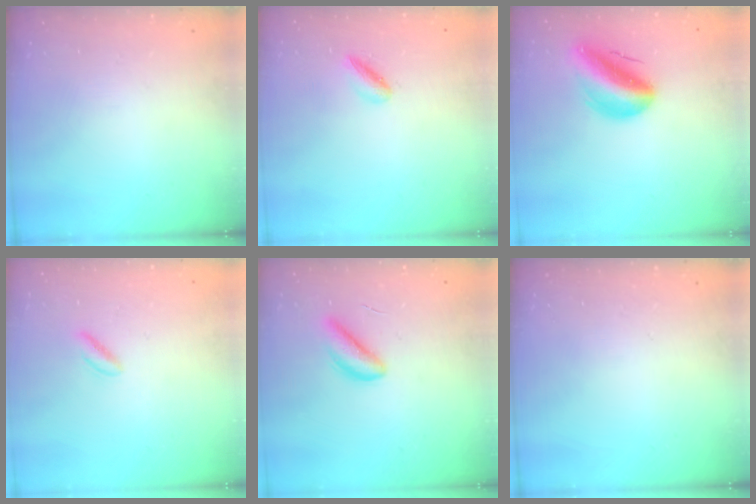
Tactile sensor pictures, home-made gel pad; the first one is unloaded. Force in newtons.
{"total": 3.2, "press": 3.1, "slide": 0.8}
{"total": 12.4, "press": 11.9, "slide": 3.5}
{"total": 1.6, "press": 1.2, "slide": 1.0}
{"total": 4.3, "press": 4.3, "slide": 0.6}
{"total": 0.0}